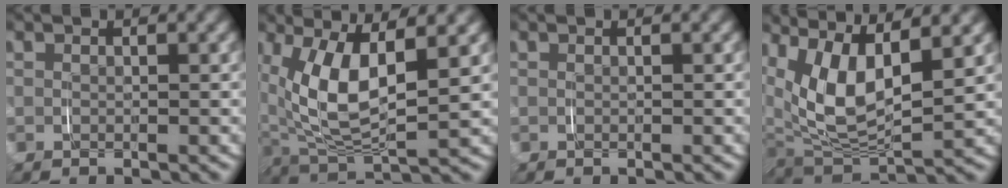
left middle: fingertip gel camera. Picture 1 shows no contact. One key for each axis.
{"total": 7.8, "fx": 1.5, "fy": 3.9, "fz": 6.7, "tx": -0.150, "ty": -0.006, "tz": 0.034}
{"total": 0.0}
{"total": 8.2, "fx": 2.2, "fy": 4.4, "fz": 6.5, "tx": -0.140, "ty": -0.002, "tz": 0.041}